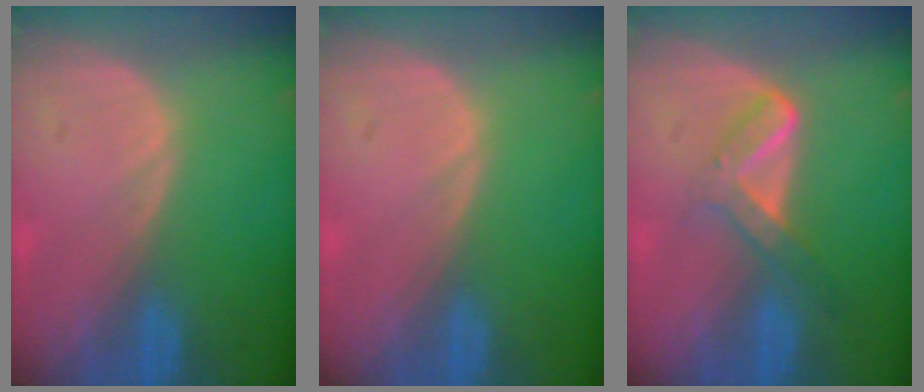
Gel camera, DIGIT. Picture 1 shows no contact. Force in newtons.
{"total": 0.0}
{"total": 5.5, "press": 4.7, "slide": 2.8}